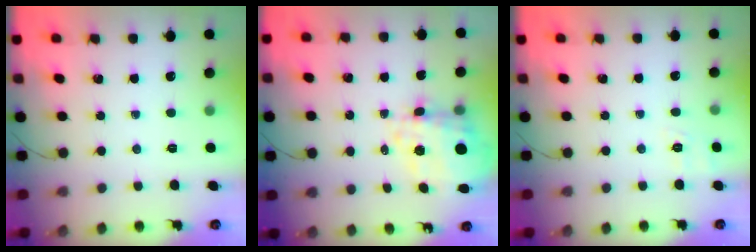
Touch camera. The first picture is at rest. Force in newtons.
{"total": 8.2, "press": 7.6, "slide": 3.0}
{"total": 2.0, "press": 0.8, "slide": 1.8}